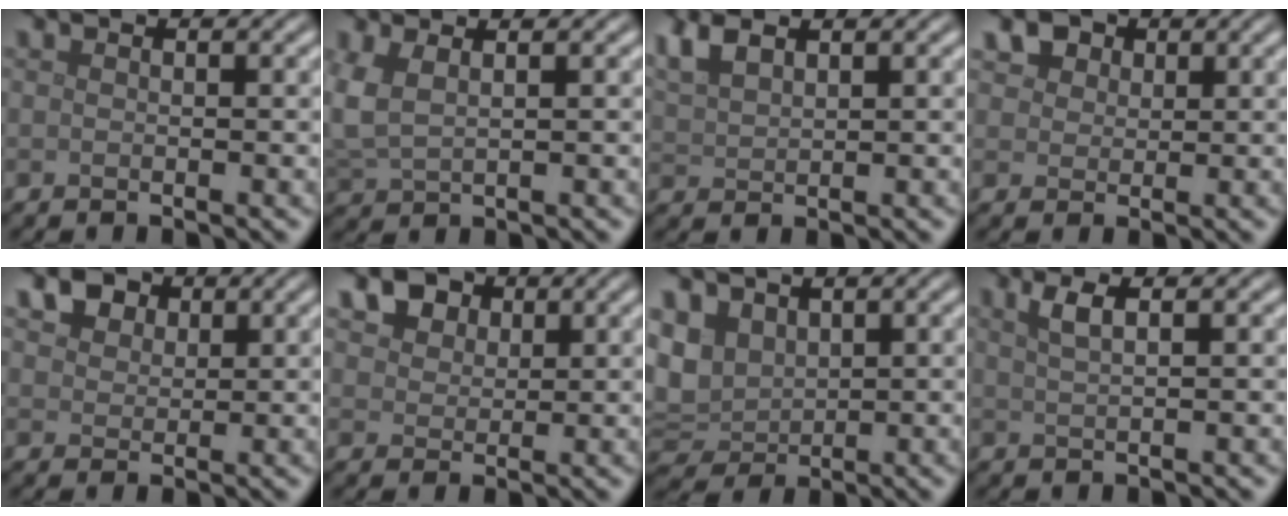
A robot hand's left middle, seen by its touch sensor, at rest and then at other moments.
{"total": 3.2, "force": [1.5, 1.4, 2.4], "torque": [-0.068, 0.004, 0.036]}
{"total": 3.2, "force": [2.3, 1.2, 1.9], "torque": [-0.054, 0.011, 0.051]}
{"total": 5.5, "force": [3.1, 3.7, 2.6], "torque": [-0.067, 0.011, 0.044]}
{"total": 4.2, "force": [2.7, 2.7, 1.8], "torque": [-0.047, 0.001, 0.046]}
{"total": 6.2, "force": [3.8, 4.0, 2.8], "torque": [-0.077, 0.009, 0.060]}
{"total": 4.9, "force": [2.0, 3.6, 2.6], "torque": [-0.070, 0.002, 0.040]}
{"total": 2.3, "force": [1.2, 0.7, 1.8], "torque": [-0.026, 0.004, 0.018]}